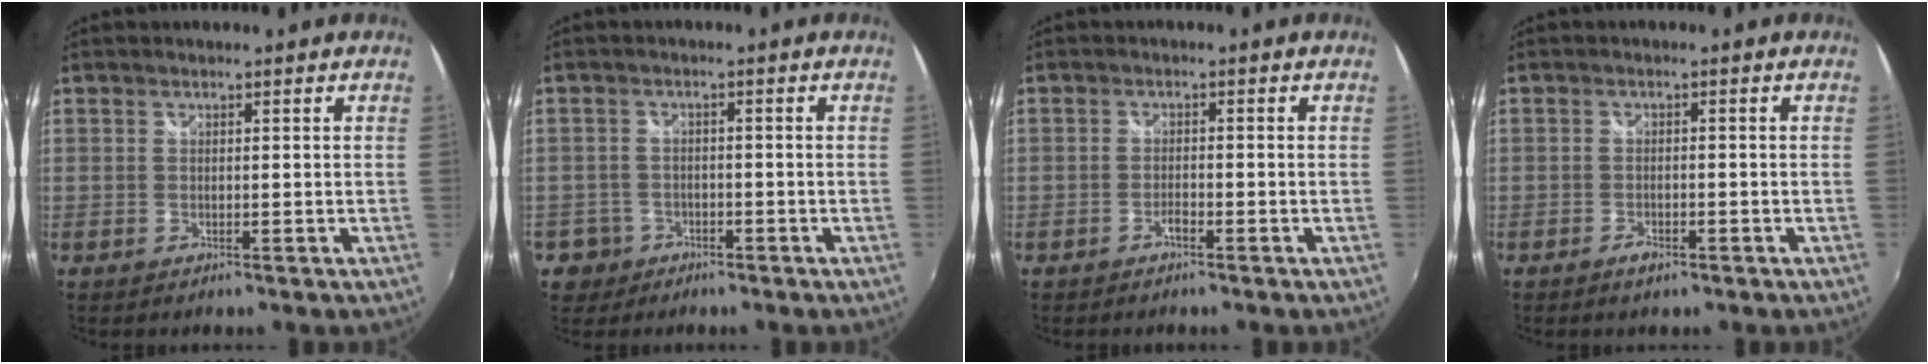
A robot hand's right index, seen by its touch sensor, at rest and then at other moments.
{"total": 4.7, "force": [-2.1, 4.2, 0.2], "torque": [-0.022, 0.014, -0.037]}
{"total": 1.4, "force": [-1.1, 0.3, 0.7], "torque": [-0.017, 0.001, -0.023]}
{"total": 2.0, "force": [-1.5, 0.9, 1.1], "torque": [-0.026, -0.003, -0.029]}